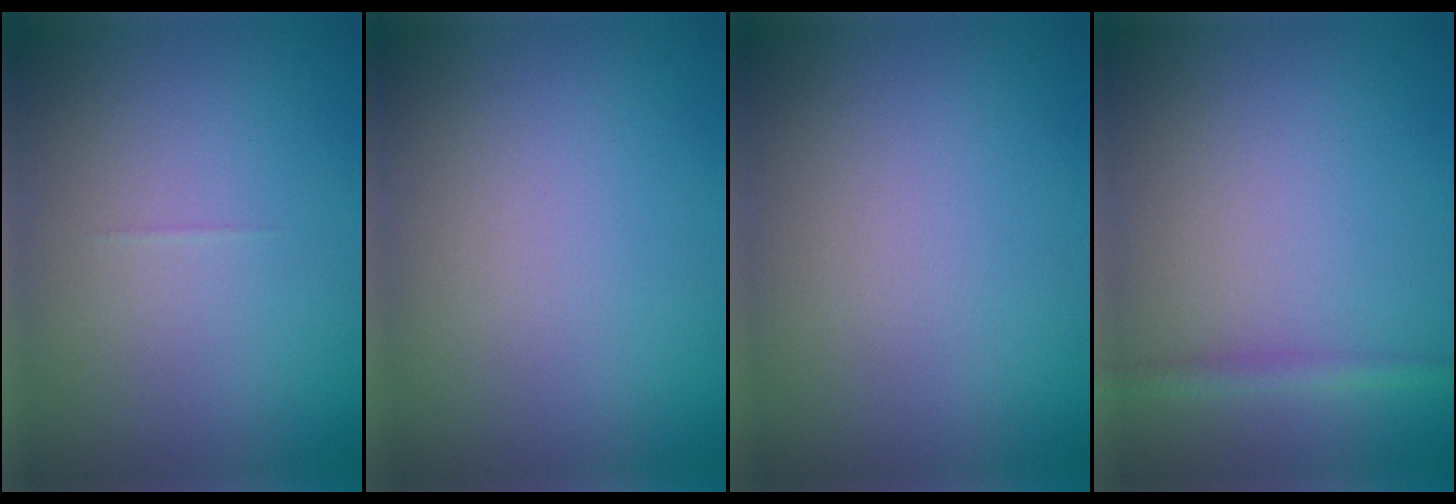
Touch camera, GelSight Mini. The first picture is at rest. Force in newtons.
{"total": 0.0}
{"total": 0.0}
{"total": 1.6, "press": 1.6, "slide": 0.1}